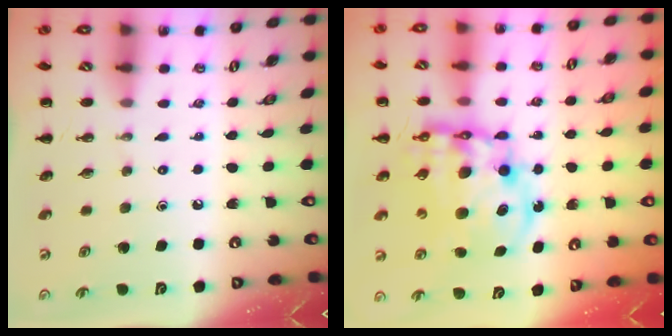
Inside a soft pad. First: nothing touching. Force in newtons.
{"total": 13.8, "press": 13.4, "slide": 3.4}